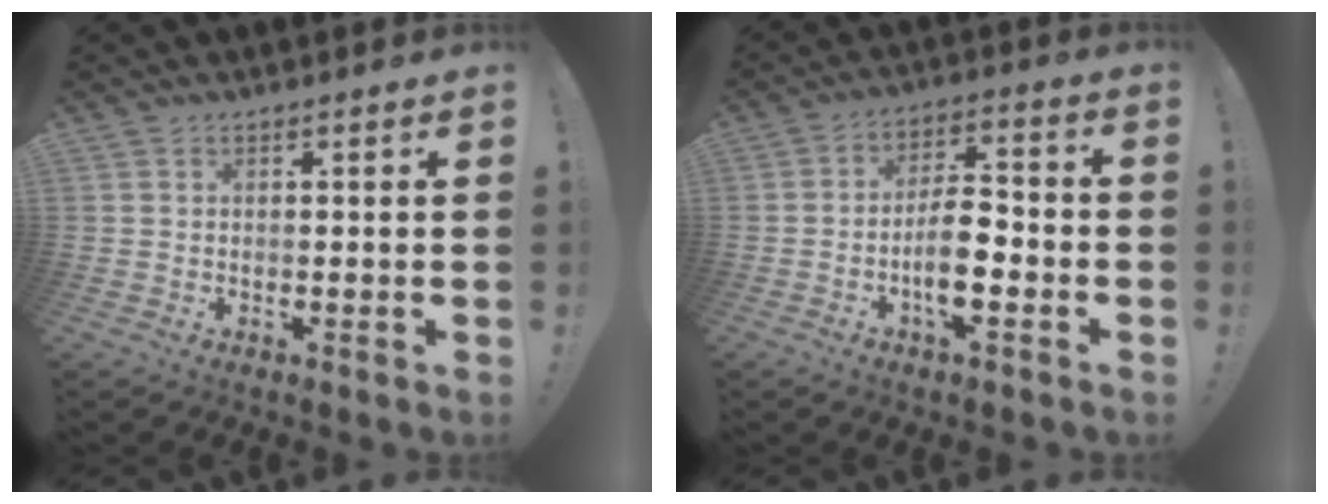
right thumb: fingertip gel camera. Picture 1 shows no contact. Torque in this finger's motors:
{"motor_torque": [0.89, 1.61, 1.53, -0.62, 0.11]}